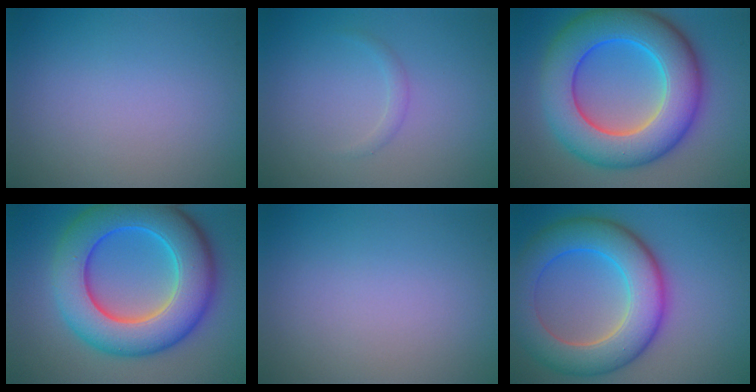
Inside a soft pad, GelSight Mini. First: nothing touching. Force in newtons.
{"total": 0.8, "press": 0.8, "slide": 0.1}
{"total": 11.6, "press": 11.6, "slide": 0.2}
{"total": 11.2, "press": 11.2, "slide": 0.2}
{"total": 0.0}
{"total": 8.8, "press": 8.8, "slide": 0.4}